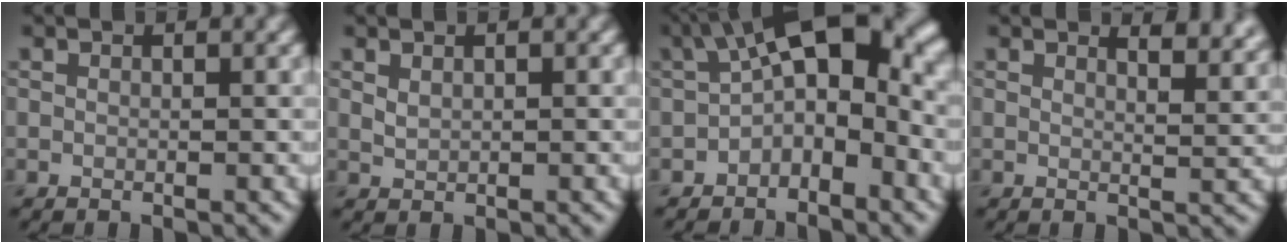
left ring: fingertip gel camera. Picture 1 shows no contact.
{"total": 0.8, "force": [0.4, 0.5, 0.5], "torque": [-0.015, -0.001, 0.011]}
{"total": 8.8, "force": [-0.6, 4.6, 7.4], "torque": [-0.108, 0.029, -0.026]}
{"total": 4.5, "force": [3.4, 1.7, 2.4], "torque": [-0.014, 0.019, 0.027]}